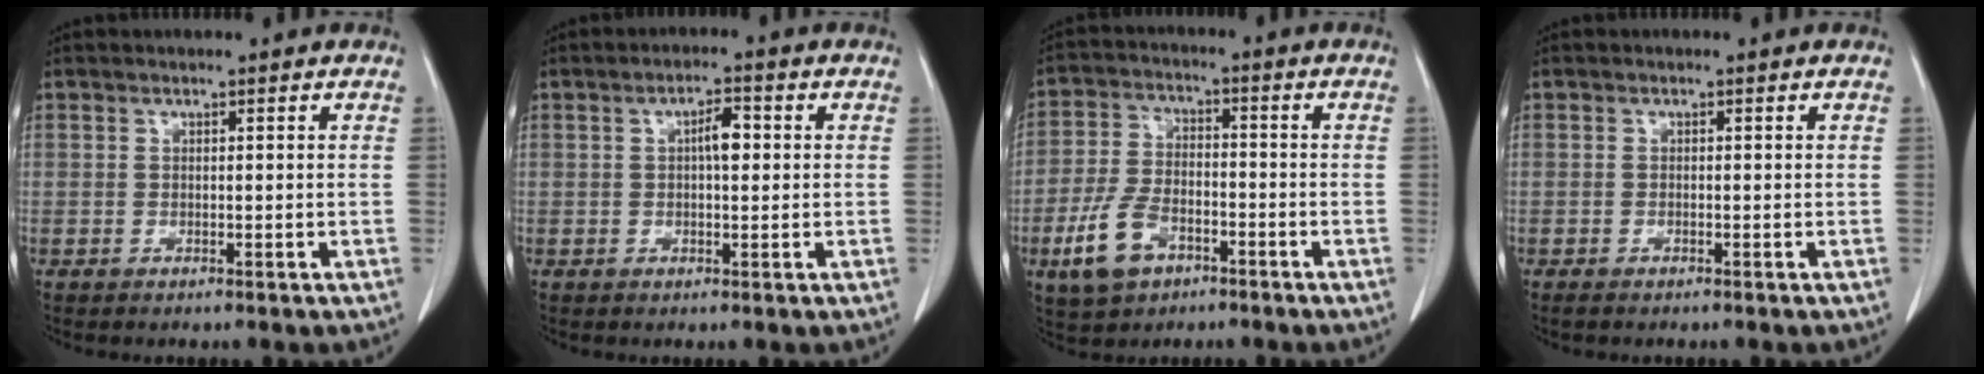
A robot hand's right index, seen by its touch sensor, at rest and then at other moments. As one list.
[{"total": 3.3, "force": [0.5, 1.1, 3.1], "torque": [-0.052, 0.007, 0.006]}, {"total": 9.3, "force": [-4.7, 5.2, 6.1], "torque": [-0.141, 0.003, -0.085]}, {"total": 0.8, "force": [-0.6, 0.2, 0.4], "torque": [-0.010, -0.002, -0.010]}]